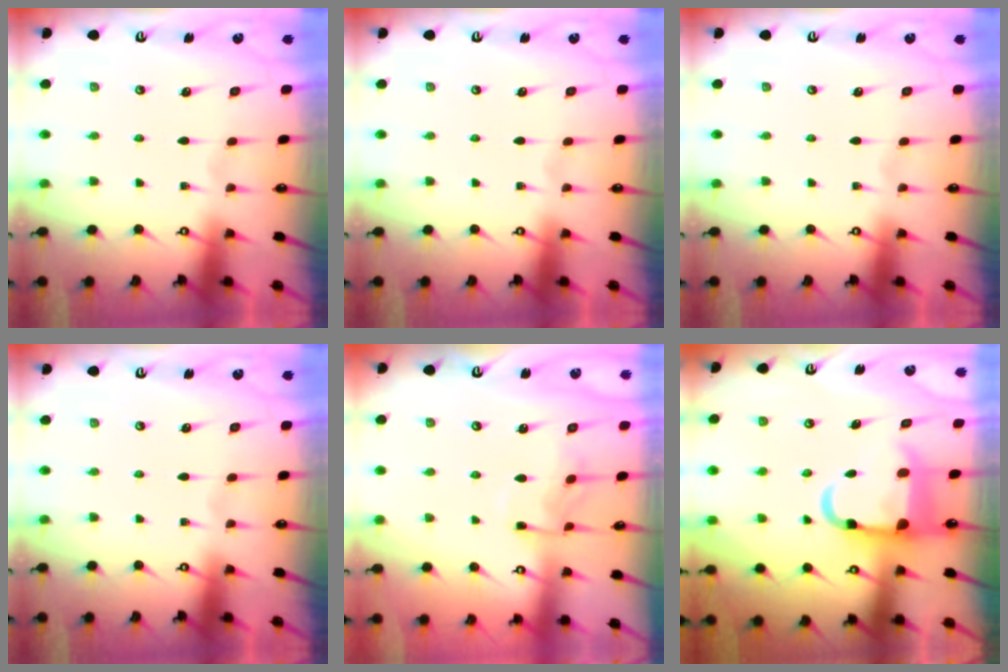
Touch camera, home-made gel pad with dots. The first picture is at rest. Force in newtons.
{"total": 0.0}
{"total": 0.0}
{"total": 0.0}
{"total": 6.8, "press": 6.8, "slide": 0.6}
{"total": 8.8, "press": 8.4, "slide": 2.4}